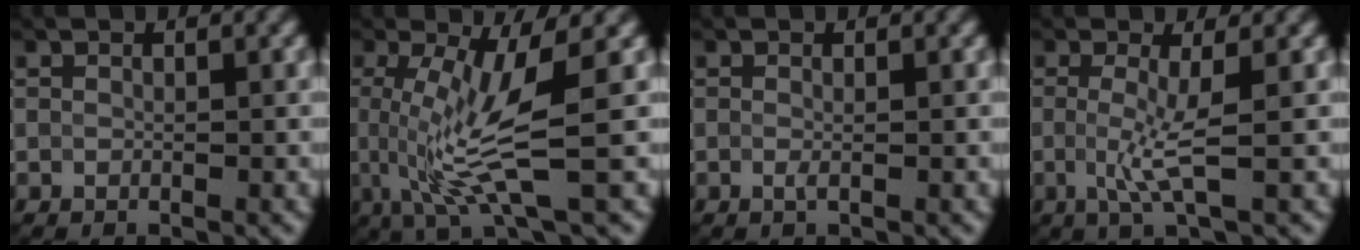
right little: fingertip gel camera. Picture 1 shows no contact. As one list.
[{"total": 6.5, "force": [-0.1, 1.3, 6.4], "torque": [-0.120, -0.004, 0.001]}, {"total": 0.7, "force": [-0.1, 0.2, 0.7], "torque": [-0.012, -0.002, -0.005]}, {"total": 3.0, "force": [-0.5, 0.4, 2.9], "torque": [-0.059, -0.005, -0.008]}]